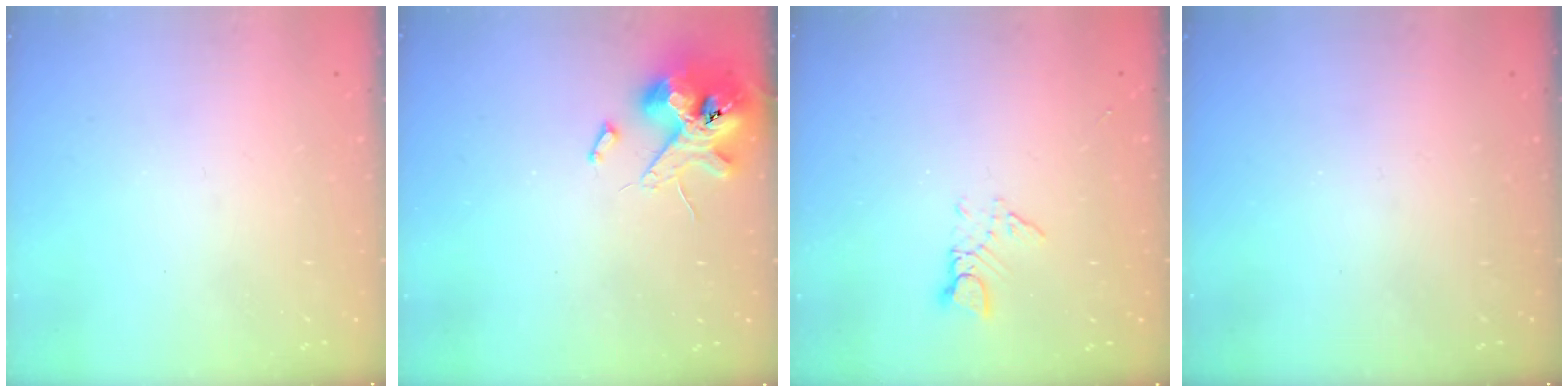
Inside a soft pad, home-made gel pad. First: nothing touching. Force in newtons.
{"total": 12.1, "press": 12.0, "slide": 1.9}
{"total": 3.1, "press": 3.1, "slide": 0.4}
{"total": 0.0}